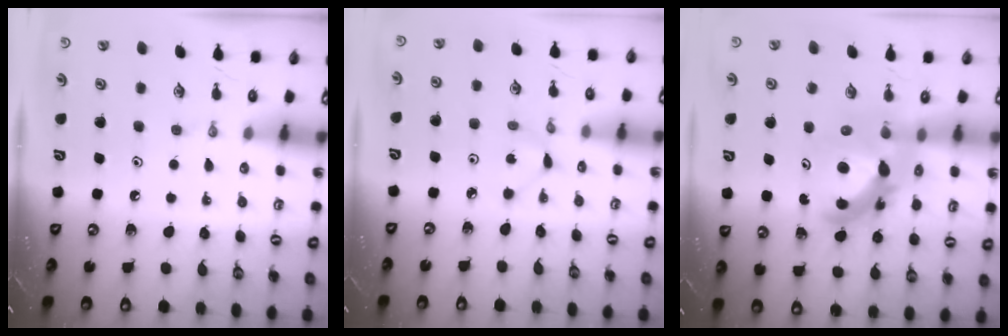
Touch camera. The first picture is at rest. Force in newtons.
{"total": 1.9, "press": 1.9, "slide": 0.2}
{"total": 12.3, "press": 12.2, "slide": 1.1}